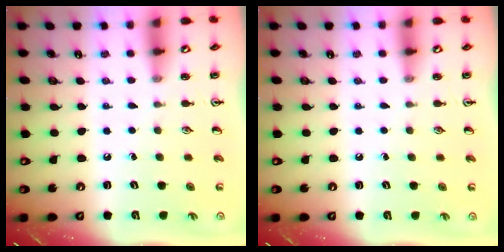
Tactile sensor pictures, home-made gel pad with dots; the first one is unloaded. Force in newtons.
{"total": 0.0}